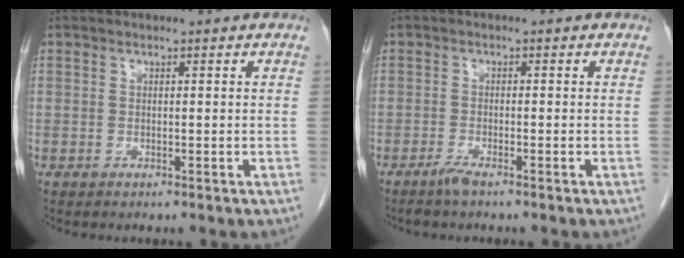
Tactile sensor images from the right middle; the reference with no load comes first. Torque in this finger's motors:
{"motor_torque": [0.02, 0.09, 0.01, 0.00]}